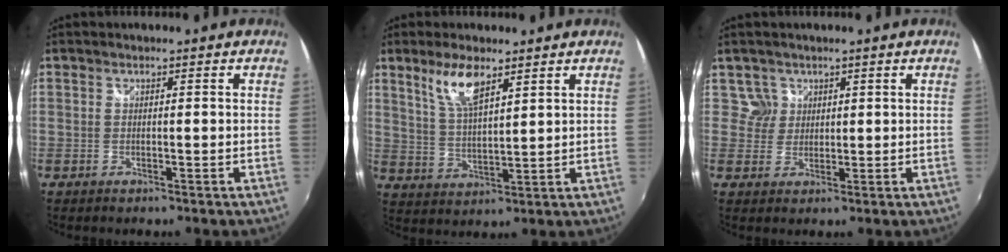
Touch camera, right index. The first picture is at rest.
{"total": 7.5, "force": [4.8, 2.1, 5.4], "torque": [-0.104, 0.000, 0.099]}
{"total": 3.0, "force": [1.4, 2.6, -0.4], "torque": [0.025, 0.017, 0.024]}